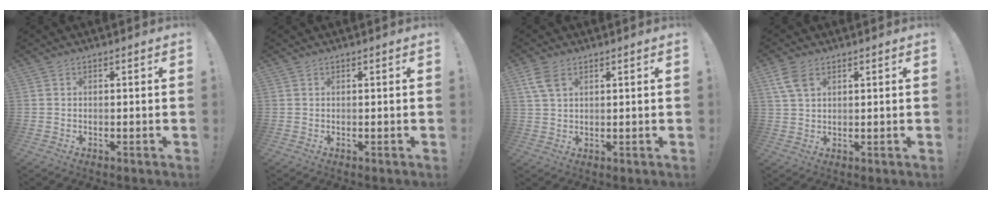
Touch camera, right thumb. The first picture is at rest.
{"total": 0.0}
{"total": 5.5, "force": [2.7, 3.1, 3.6], "torque": [-0.080, -0.006, 0.053]}
{"total": 6.1, "force": [3.0, 3.4, 4.1], "torque": [-0.088, -0.002, 0.059]}